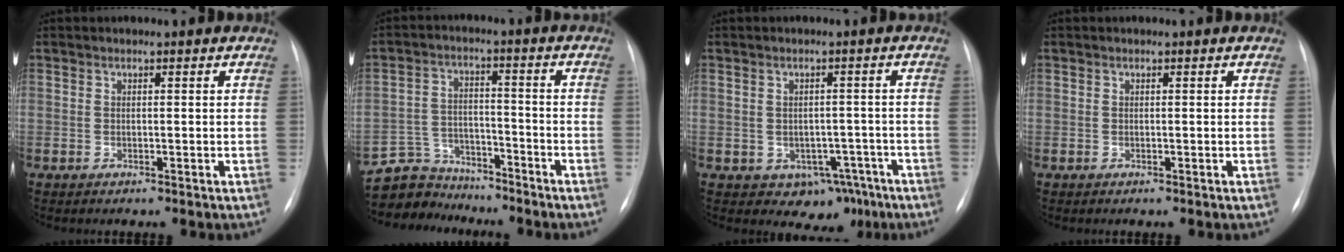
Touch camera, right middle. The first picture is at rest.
{"total": 7.9, "force": [-7.3, 2.9, -0.7], "torque": [0.009, 0.022, -0.134]}
{"total": 6.3, "force": [-3.5, 4.7, 2.4], "torque": [-0.017, 0.018, -0.037]}
{"total": 0.0}